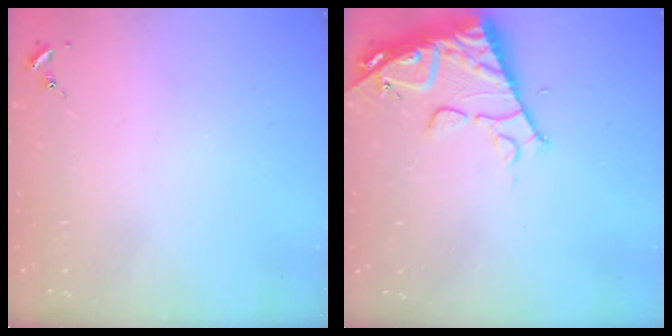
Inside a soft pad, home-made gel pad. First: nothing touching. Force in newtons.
{"total": 12.3, "press": 12.2, "slide": 1.6}